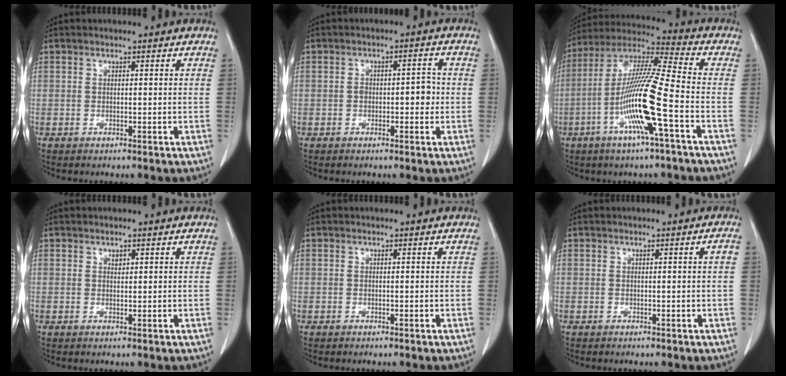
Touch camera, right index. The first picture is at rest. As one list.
[{"total": 3.4, "force": [-0.6, 1.7, 2.8], "torque": [-0.036, 0.012, -0.007]}, {"total": 15.3, "force": [-4.9, -0.2, 14.5], "torque": [-0.290, -0.004, -0.101]}, {"total": 0.7, "force": [0.4, 0.4, 0.3], "torque": [-0.003, -0.003, 0.006]}, {"total": 0.0}, {"total": 1.0, "force": [0.0, -0.2, 1.0], "torque": [-0.014, 0.001, 0.002]}]